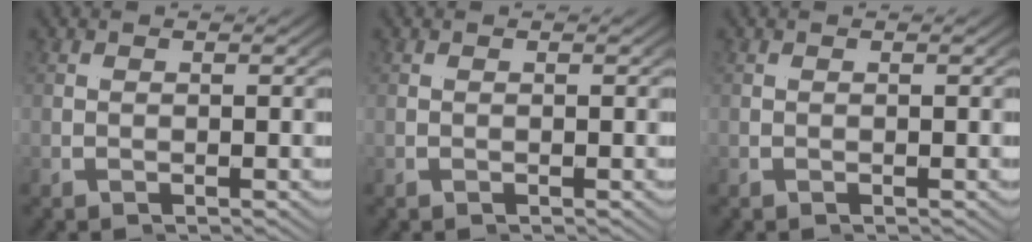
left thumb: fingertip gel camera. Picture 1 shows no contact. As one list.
[{"total": 0.0}, {"total": 0.0}]